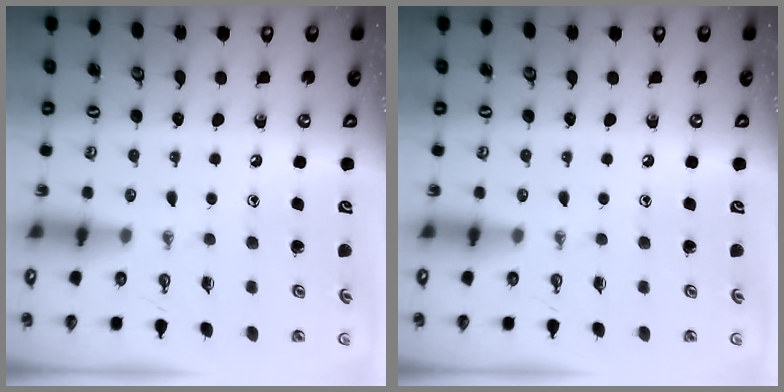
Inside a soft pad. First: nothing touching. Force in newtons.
{"total": 0.0}